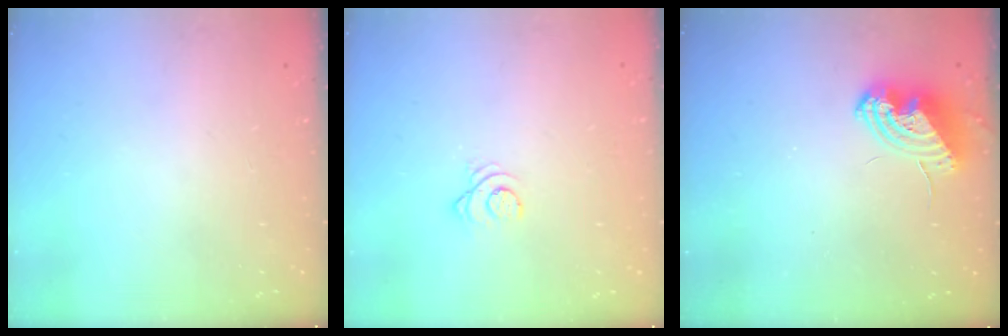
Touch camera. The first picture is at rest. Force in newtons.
{"total": 2.5, "press": 2.5, "slide": 0.2}
{"total": 8.5, "press": 8.4, "slide": 0.8}